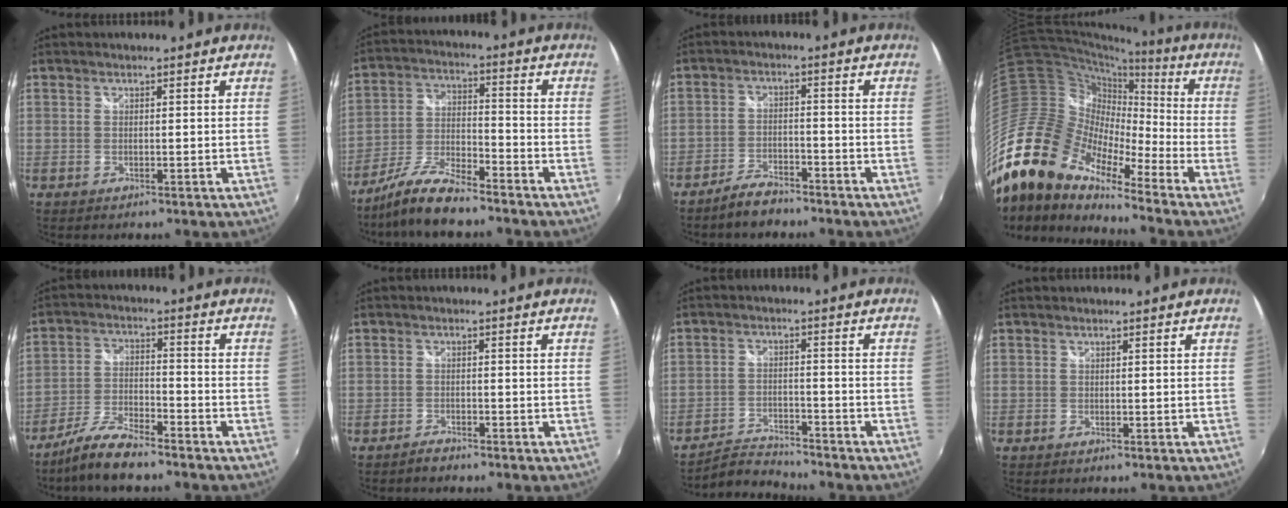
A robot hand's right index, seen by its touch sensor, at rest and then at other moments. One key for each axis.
{"total": 10.8, "fx": -9.0, "fy": 2.0, "fz": 5.6, "tx": -0.119, "ty": 0.001, "tz": -0.171}
{"total": 5.3, "fx": -4.6, "fy": 1.8, "fz": 2.1, "tx": -0.061, "ty": 0.003, "tz": -0.081}
{"total": 22.4, "fx": -16.5, "fy": 9.3, "fz": 11.8, "tx": -0.215, "ty": -0.020, "tz": -0.333}
{"total": 8.8, "fx": -7.3, "fy": 1.7, "fz": 4.6, "tx": -0.100, "ty": -0.001, "tz": -0.138}
{"total": 1.8, "fx": -1.7, "fy": 0.4, "fz": 0.3, "tx": -0.012, "ty": -0.001, "tz": -0.034}
{"total": 6.3, "fx": -6.2, "fy": 1.0, "fz": 0.5, "tx": -0.035, "ty": 0.008, "tz": -0.113}
{"total": 0.0}